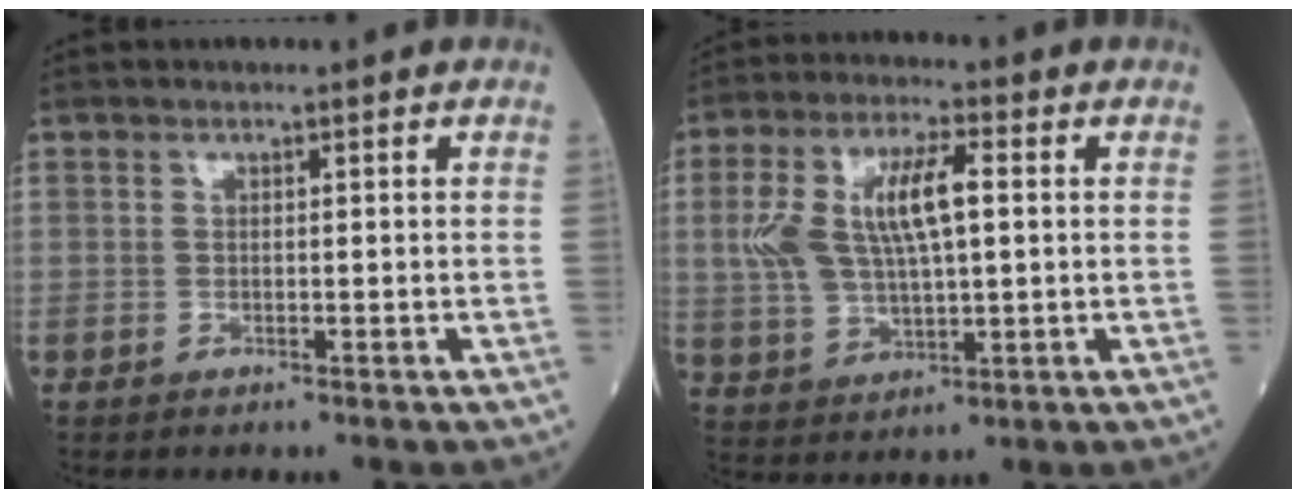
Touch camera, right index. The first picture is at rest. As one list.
[{"total": 11.6, "force": [1.9, 4.2, 10.7], "torque": [-0.229, 0.024, 0.039]}]